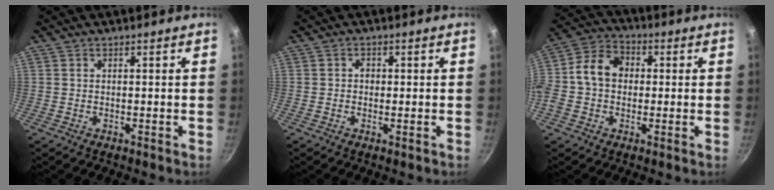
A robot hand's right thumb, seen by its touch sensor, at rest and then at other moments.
{"total": 1.6, "force": [0.0, 1.3, 0.9], "torque": [-0.011, -0.001, -0.004]}
{"total": 10.4, "force": [0.3, 8.2, 6.4], "torque": [-0.090, 0.025, -0.020]}